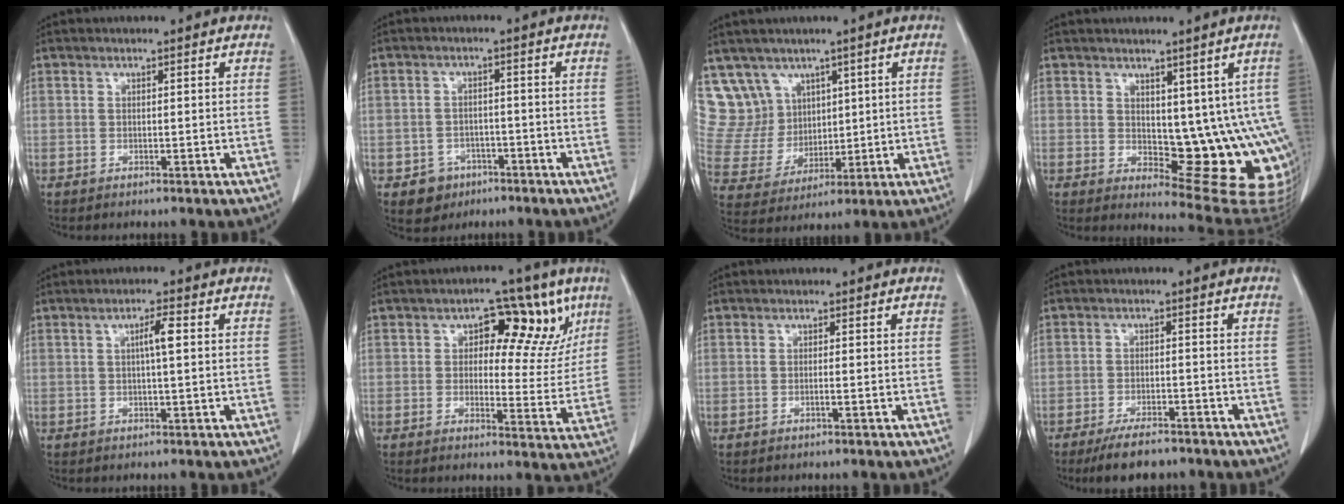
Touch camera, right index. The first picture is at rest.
{"total": 4.5, "force": [-2.4, 3.8, 0.6], "torque": [-0.006, 0.013, -0.029]}
{"total": 10.4, "force": [6.9, 7.8, 1.0], "torque": [-0.036, 0.038, 0.156]}
{"total": 12.4, "force": [0.8, 5.5, 11.1], "torque": [-0.121, -0.007, 0.024]}
{"total": 3.0, "force": [0.5, 0.0, 2.9], "torque": [-0.050, 0.003, 0.008]}
{"total": 11.2, "force": [5.0, 6.1, 8.0], "torque": [-0.077, 0.018, 0.064]}
{"total": 0.8, "force": [-0.3, -0.1, 0.7], "torque": [-0.013, 0.000, -0.004]}
{"total": 6.7, "force": [-5.4, 2.0, 3.4], "torque": [-0.058, -0.008, -0.088]}